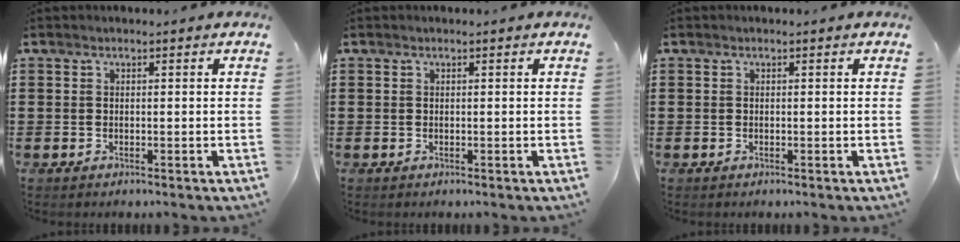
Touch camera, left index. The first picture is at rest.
{"total": 0.0}
{"total": 0.0}